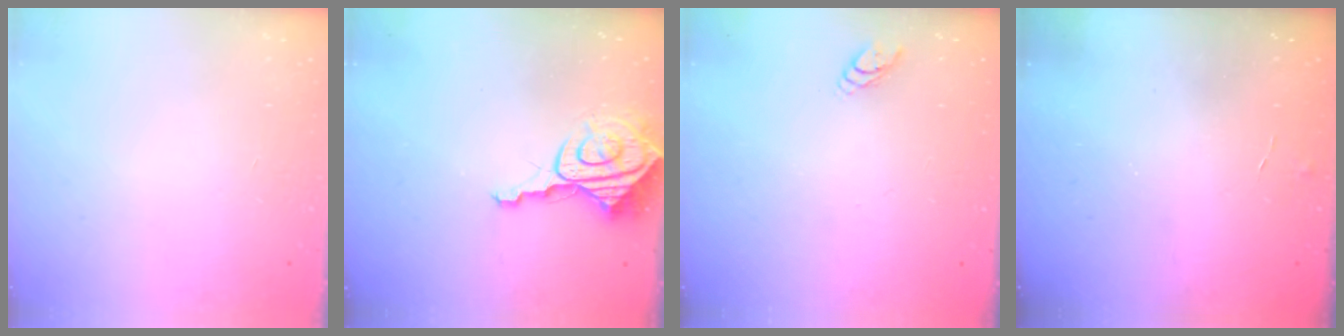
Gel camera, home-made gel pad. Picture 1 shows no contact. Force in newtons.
{"total": 8.6, "press": 8.6, "slide": 0.9}
{"total": 3.1, "press": 3.1, "slide": 0.3}
{"total": 2.9, "press": 2.9, "slide": 0.3}